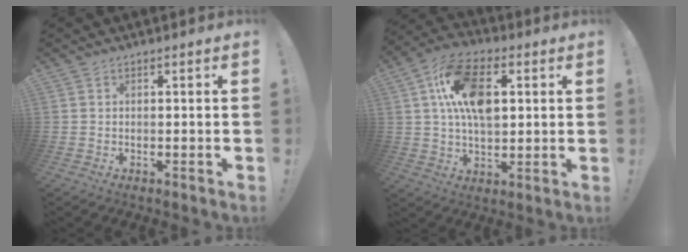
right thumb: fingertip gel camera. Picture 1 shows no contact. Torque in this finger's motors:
{"motor_torque": [2.45, 2.55, 1.08, -0.55, 0.15]}